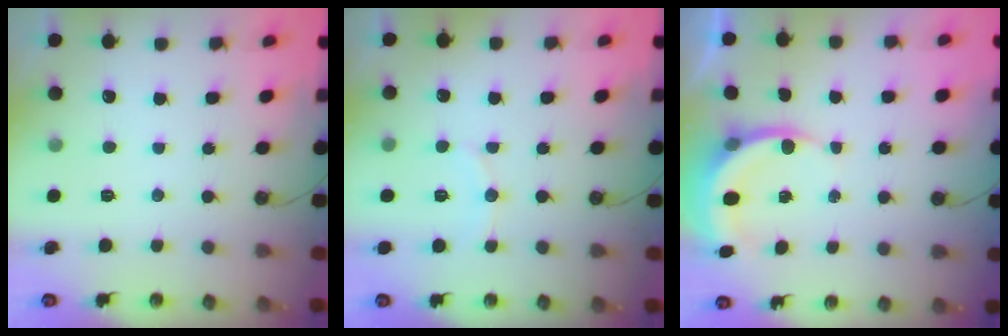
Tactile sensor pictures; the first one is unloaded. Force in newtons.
{"total": 5.3, "press": 5.1, "slide": 1.6}
{"total": 5.0, "press": 4.9, "slide": 0.7}